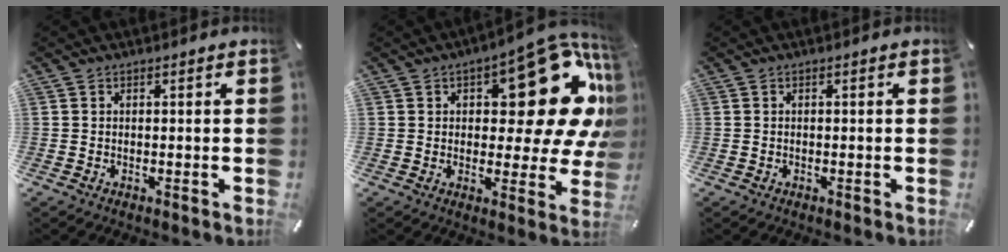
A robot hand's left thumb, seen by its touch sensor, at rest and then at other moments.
{"total": 23.5, "force": [8.2, 11.8, 18.6], "torque": [-0.217, -0.060, 0.138]}
{"total": 0.0}